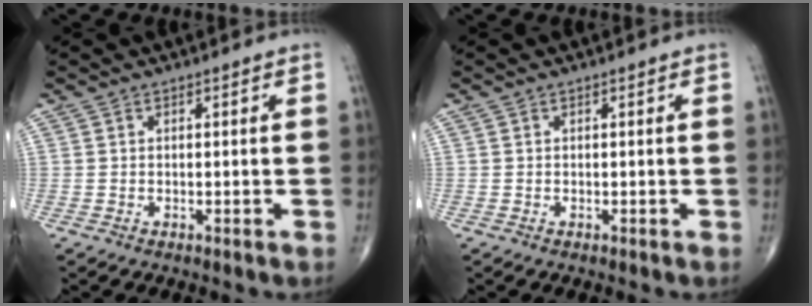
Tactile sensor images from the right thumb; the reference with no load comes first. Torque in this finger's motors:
{"motor_torque": [0.00, 0.00, 0.00, 0.00, 0.00]}